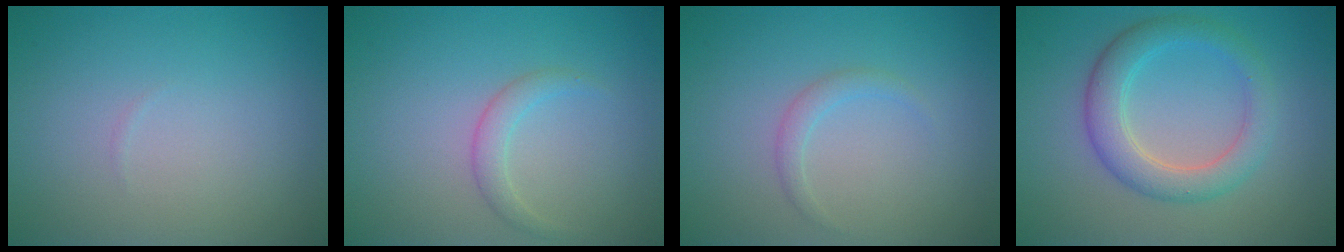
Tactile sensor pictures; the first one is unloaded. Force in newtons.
{"total": 1.6, "press": 1.6, "slide": 0.0}
{"total": 1.2, "press": 1.1, "slide": 0.1}
{"total": 4.2, "press": 4.2, "slide": 0.1}